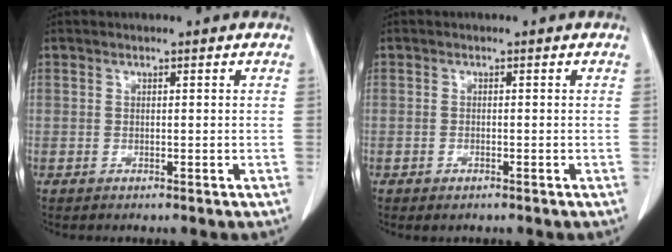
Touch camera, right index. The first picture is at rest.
{"total": 0.8, "force": [-0.5, 0.4, 0.5], "torque": [-0.014, -0.002, -0.001]}